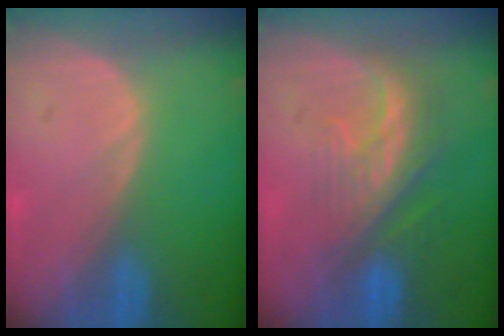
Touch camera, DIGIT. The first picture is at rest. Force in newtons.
{"total": 8.3, "press": 7.5, "slide": 3.5}